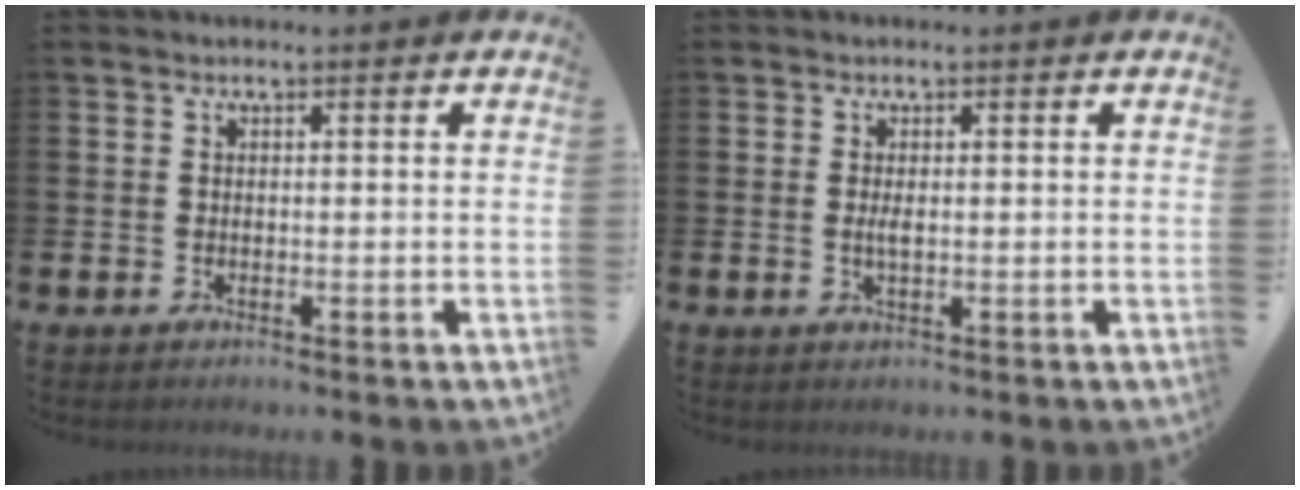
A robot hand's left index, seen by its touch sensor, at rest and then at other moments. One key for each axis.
{"total": 1.2, "fx": 0.1, "fy": 0.4, "fz": 1.2, "tx": -0.020, "ty": 0.002, "tz": -0.001}